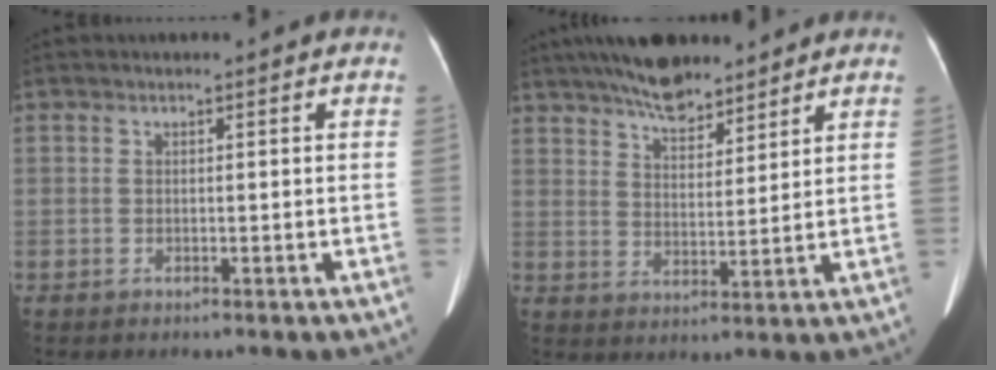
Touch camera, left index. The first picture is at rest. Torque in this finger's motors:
{"motor_torque": [1.03, -1.11, 0.15, 0.02]}